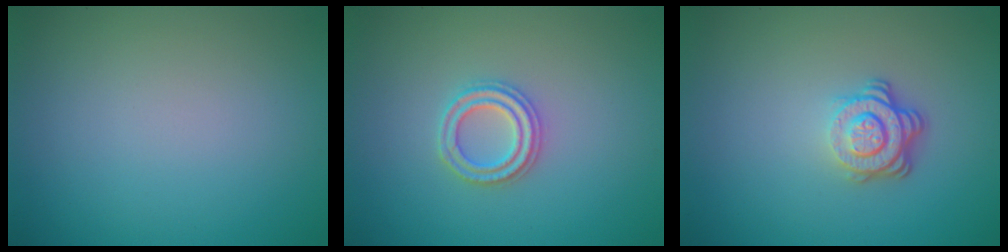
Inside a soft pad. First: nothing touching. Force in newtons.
{"total": 2.3, "press": 2.2, "slide": 0.4}
{"total": 3.8, "press": 2.6, "slide": 2.7}